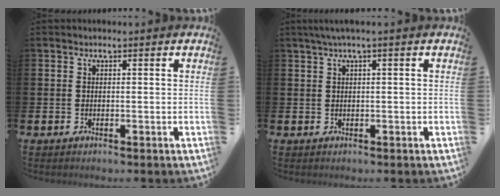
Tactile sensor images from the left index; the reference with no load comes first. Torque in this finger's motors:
{"motor_torque": [0.10, 0.03, 0.07, 0.10]}